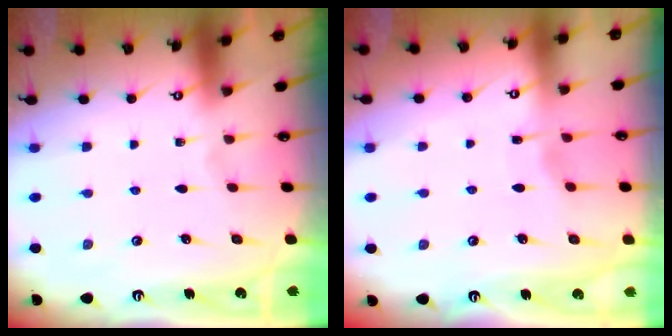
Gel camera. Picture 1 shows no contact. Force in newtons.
{"total": 2.8, "press": 2.8, "slide": 0.4}